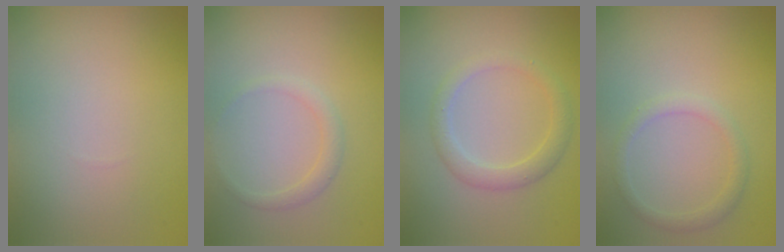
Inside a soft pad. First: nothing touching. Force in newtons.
{"total": 1.3, "press": 1.3, "slide": 0.1}
{"total": 2.2, "press": 2.2, "slide": 0.1}
{"total": 1.5, "press": 1.5, "slide": 0.1}